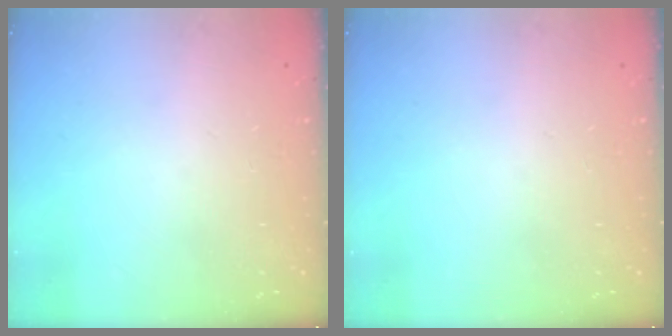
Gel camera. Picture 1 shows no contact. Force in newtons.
{"total": 0.0}